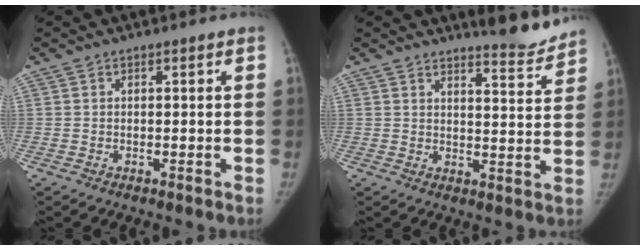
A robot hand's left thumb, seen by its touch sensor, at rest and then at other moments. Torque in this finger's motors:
{"motor_torque": [0.78, -0.53, 0.65, -0.46, 0.05]}